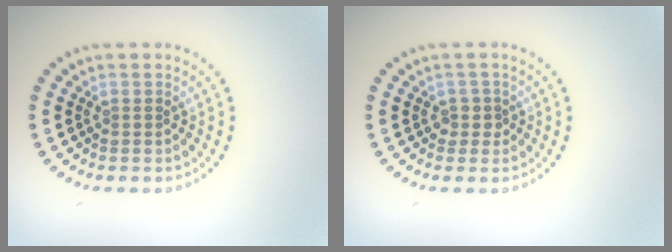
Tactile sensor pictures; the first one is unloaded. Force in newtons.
{"total": 1.3, "press": 1.1, "slide": 0.7}